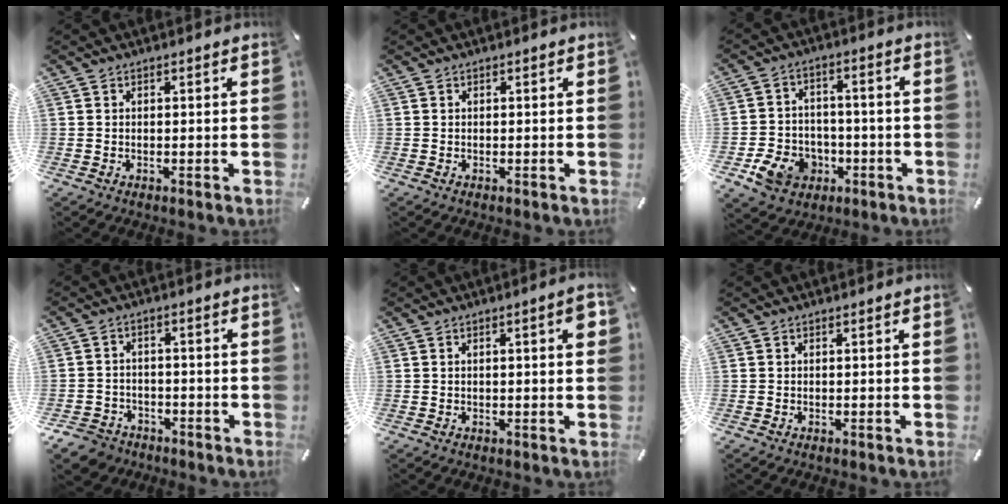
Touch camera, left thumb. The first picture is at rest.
{"total": 0.0}
{"total": 10.1, "force": [-4.3, 7.9, 4.6], "torque": [-0.093, 0.035, -0.076]}
{"total": 5.0, "force": [-3.5, 3.5, 1.1], "torque": [-0.034, 0.013, -0.071]}
{"total": 3.9, "force": [0.7, 0.8, 3.8], "torque": [-0.054, -0.001, 0.007]}
{"total": 0.0}